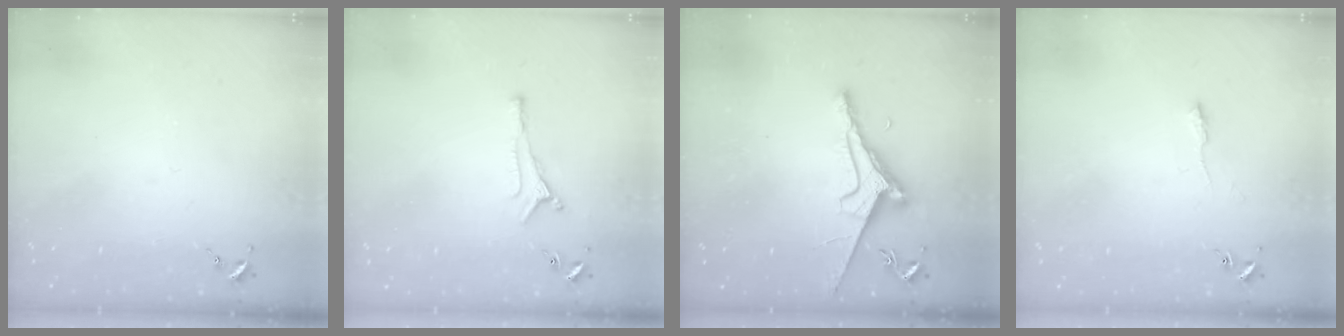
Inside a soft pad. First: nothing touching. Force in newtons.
{"total": 6.0, "press": 5.9, "slide": 0.8}
{"total": 8.3, "press": 8.2, "slide": 1.2}
{"total": 4.1, "press": 4.0, "slide": 0.6}